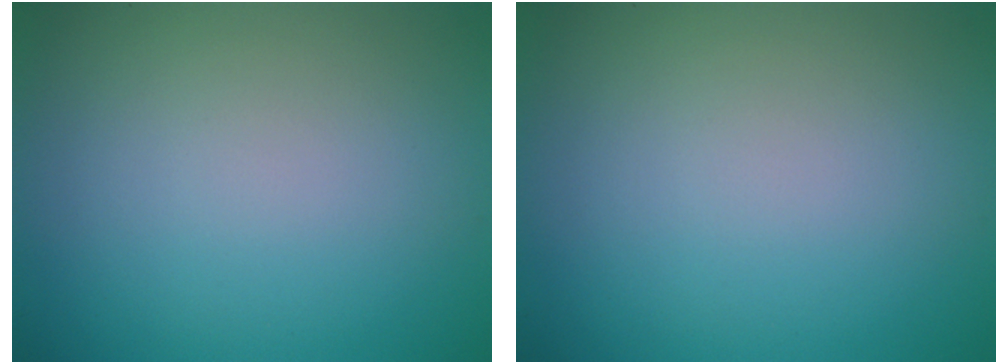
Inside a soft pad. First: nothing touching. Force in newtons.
{"total": 0.0}